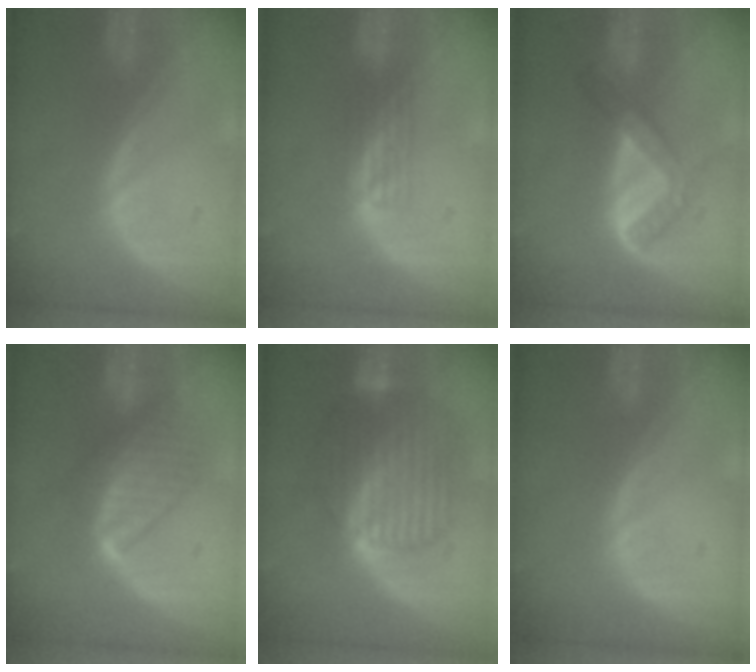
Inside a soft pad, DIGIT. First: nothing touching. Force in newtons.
{"total": 2.2, "press": 1.8, "slide": 1.2}
{"total": 5.4, "press": 5.1, "slide": 1.6}
{"total": 6.4, "press": 6.4, "slide": 0.8}
{"total": 10.1, "press": 10.0, "slide": 0.9}
{"total": 0.0}